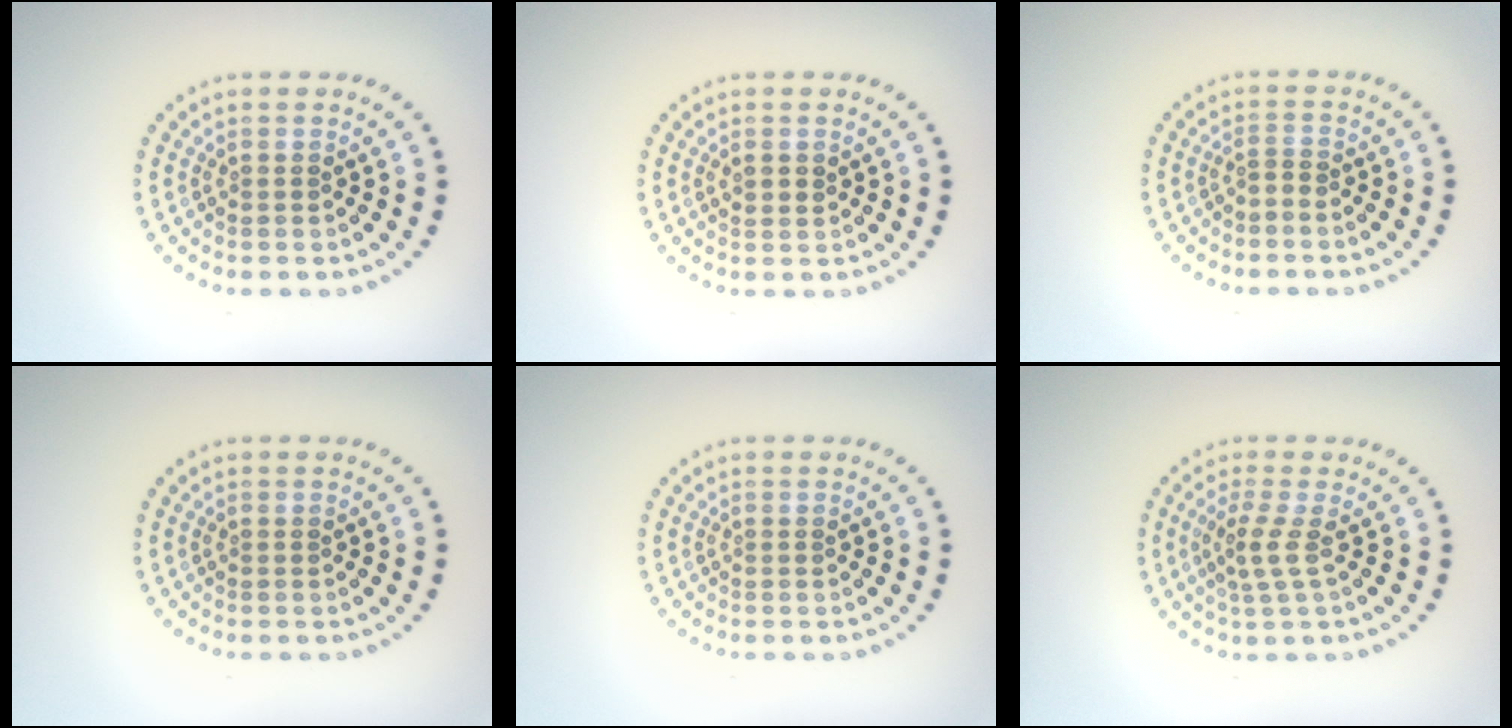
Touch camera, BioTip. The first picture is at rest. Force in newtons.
{"total": 1.0, "press": 1.0, "slide": 0.4}
{"total": 0.5, "press": 0.2, "slide": 0.5}
{"total": 0.0}
{"total": 0.0}
{"total": 2.1, "press": 1.5, "slide": 1.4}